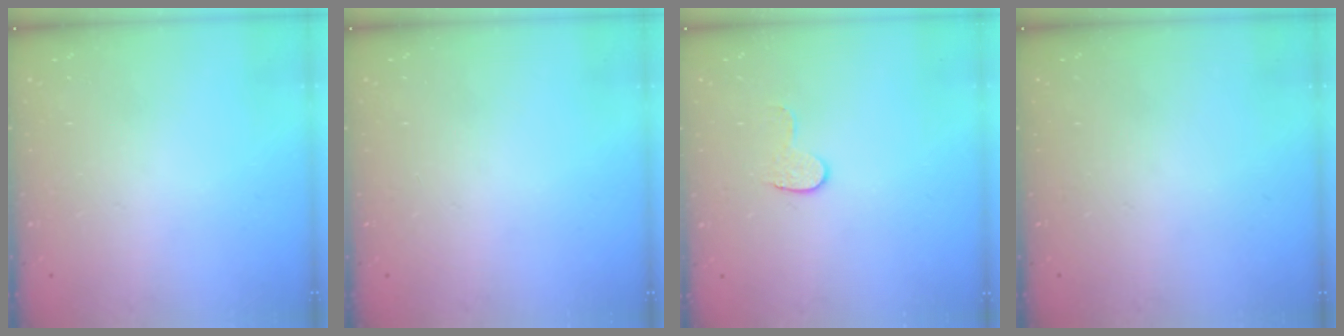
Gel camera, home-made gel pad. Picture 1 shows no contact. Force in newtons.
{"total": 0.0}
{"total": 5.4, "press": 5.4, "slide": 0.5}
{"total": 0.0}